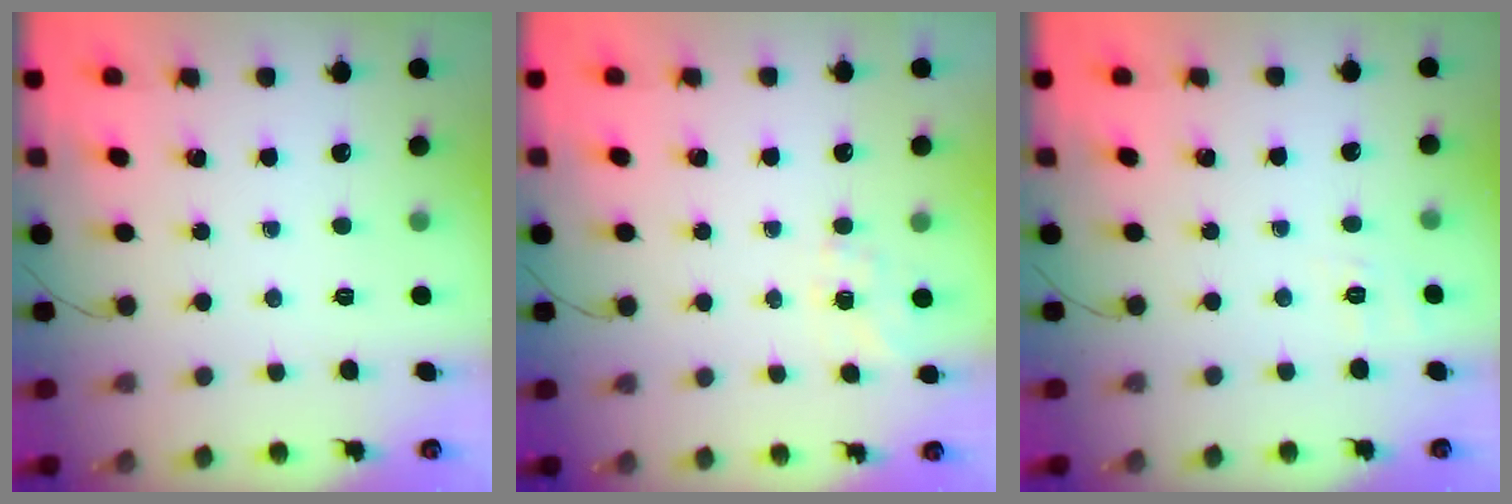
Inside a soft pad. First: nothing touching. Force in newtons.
{"total": 6.1, "press": 5.9, "slide": 1.4}
{"total": 1.9, "press": 0.3, "slide": 1.9}